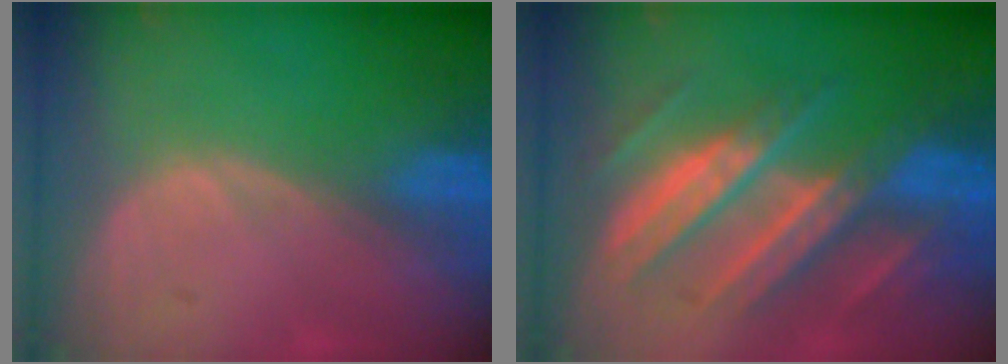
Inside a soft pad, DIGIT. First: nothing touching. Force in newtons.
{"total": 11.2, "press": 11.1, "slide": 1.0}